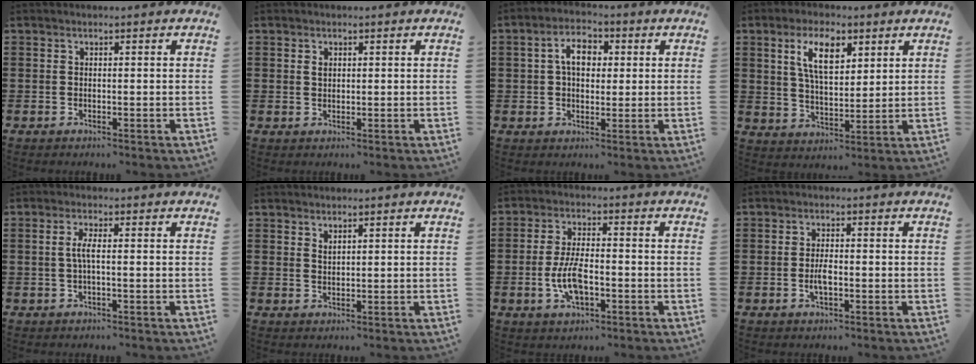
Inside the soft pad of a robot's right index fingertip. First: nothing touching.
{"total": 0.9, "force": [0.3, 0.6, 0.5], "torque": [-0.013, 0.004, 0.006]}
{"total": 5.2, "force": [0.8, 3.3, 3.9], "torque": [-0.079, 0.012, 0.006]}
{"total": 7.7, "force": [3.5, 3.3, 6.0], "torque": [-0.123, 0.009, 0.060]}
{"total": 2.5, "force": [-0.2, 0.4, 2.4], "torque": [-0.053, -0.003, -0.009]}
{"total": 1.0, "force": [0.9, 0.3, 0.2], "torque": [-0.006, 0.002, 0.017]}
{"total": 6.9, "force": [-1.9, 2.8, 6.0], "torque": [-0.137, -0.005, -0.039]}
{"total": 2.9, "force": [-0.8, 0.8, 2.6], "torque": [-0.057, -0.006, -0.015]}